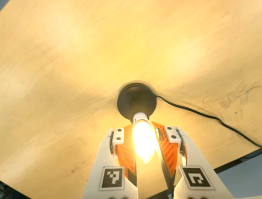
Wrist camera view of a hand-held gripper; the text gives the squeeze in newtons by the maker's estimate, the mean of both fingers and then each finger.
{"total": 14.9, "left": 14.7, "right": 15.0}